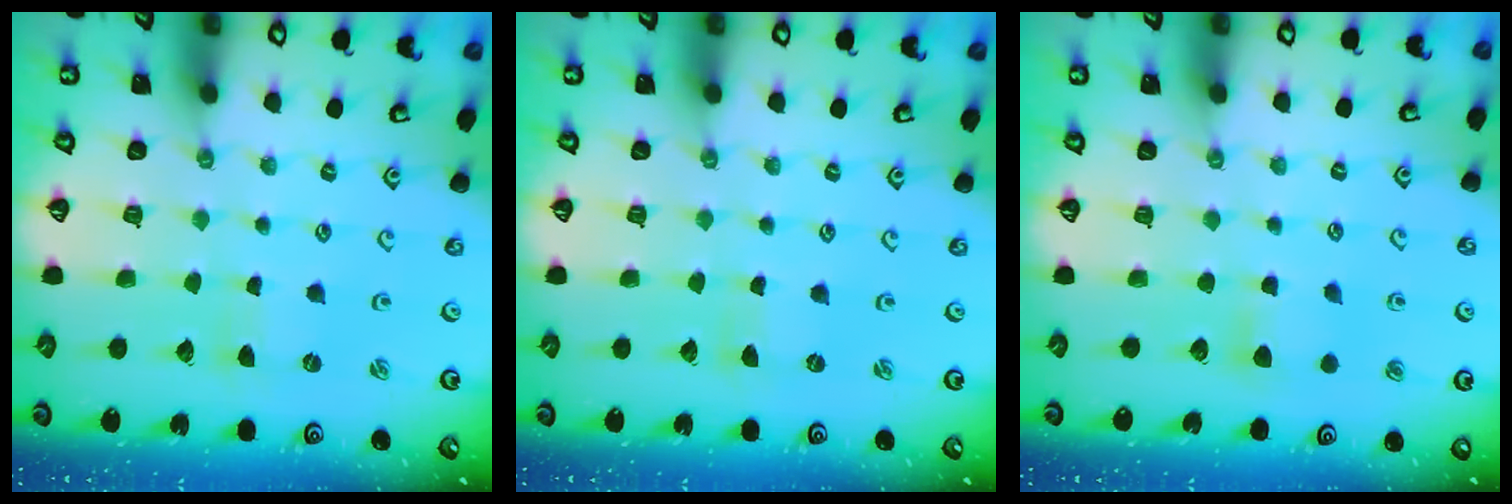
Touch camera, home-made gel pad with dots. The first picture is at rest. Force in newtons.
{"total": 0.0}
{"total": 4.9, "press": 4.8, "slide": 0.8}